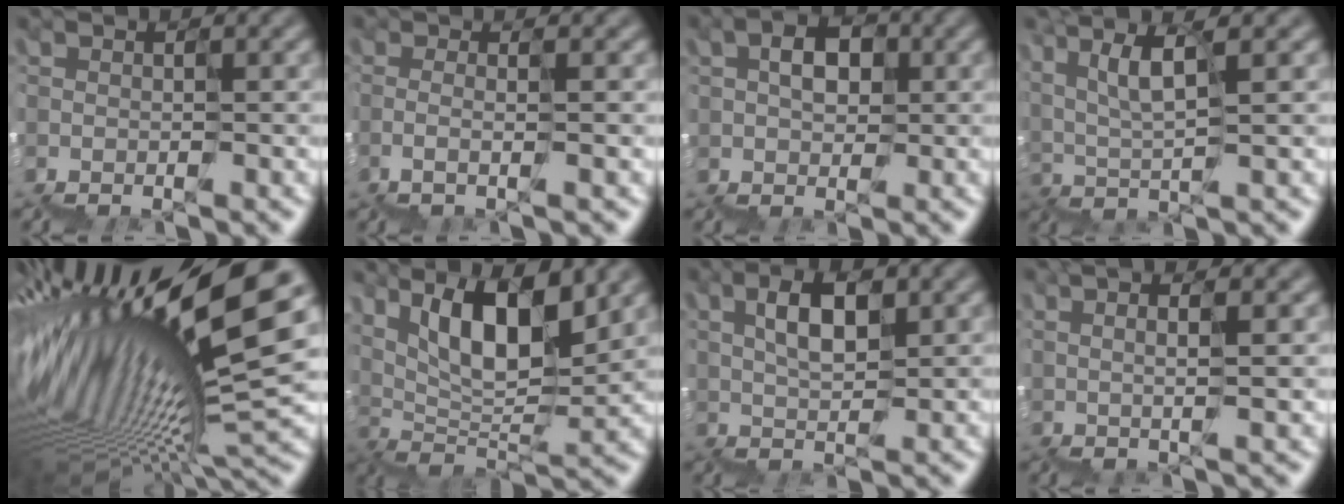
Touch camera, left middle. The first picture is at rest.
{"total": 0.8, "force": [-0.6, 0.1, 0.5], "torque": [-0.013, 0.000, -0.014]}
{"total": 3.1, "force": [1.2, 2.3, 1.6], "torque": [-0.014, 0.021, 0.018]}
{"total": 3.4, "force": [2.0, 0.3, 2.7], "torque": [-0.042, 0.009, 0.044]}
{"total": 18.0, "force": [5.2, 5.6, 16.3], "torque": [-0.284, -0.020, 0.115]}
{"total": 7.1, "force": [4.4, 2.1, 5.1], "torque": [-0.070, 0.004, 0.091]}
{"total": 3.1, "force": [2.5, 0.7, 1.8], "torque": [-0.017, 0.014, 0.052]}
{"total": 2.5, "force": [1.6, 0.3, 1.9], "torque": [-0.011, 0.005, 0.034]}